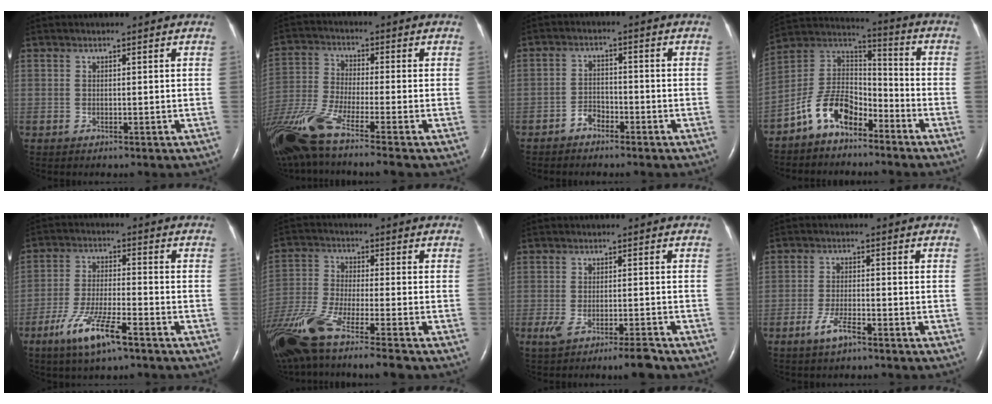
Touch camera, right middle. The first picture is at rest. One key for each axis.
{"total": 14.1, "fx": -10.3, "fy": -0.1, "fz": 9.6, "tx": -0.217, "ty": -0.036, "tz": -0.200}
{"total": 2.6, "fx": -2.0, "fy": 1.4, "fz": 1.0, "tx": -0.018, "ty": 0.005, "tz": -0.037}
{"total": 10.4, "fx": -6.9, "fy": 5.2, "fz": 5.7, "tx": -0.124, "ty": 0.029, "tz": -0.137}
{"total": 9.5, "fx": -5.7, "fy": 1.4, "fz": 7.4, "tx": -0.152, "ty": -0.015, "tz": -0.104}
{"total": 16.8, "fx": -12.6, "fy": 0.7, "fz": 11.0, "tx": -0.254, "ty": -0.047, "tz": -0.234}
{"total": 4.6, "fx": -3.2, "fy": 0.3, "fz": 3.3, "tx": -0.065, "ty": -0.008, "tz": -0.056}
{"total": 3.9, "fx": -2.6, "fy": 0.8, "fz": 2.9, "tx": -0.065, "ty": -0.003, "tz": -0.050}